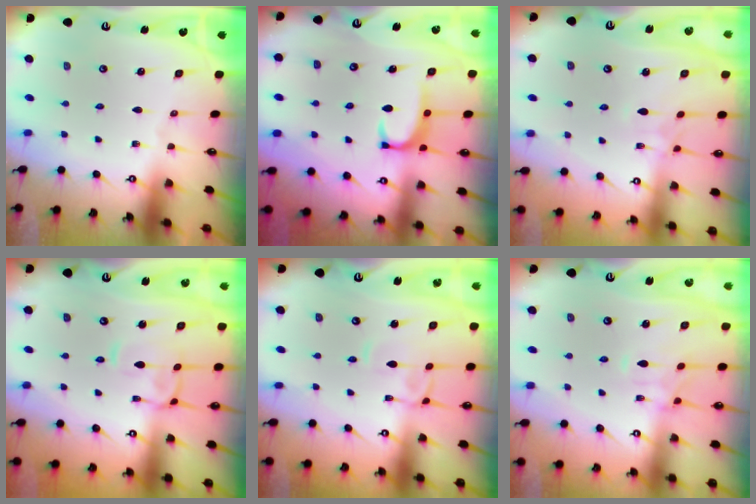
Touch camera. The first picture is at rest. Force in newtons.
{"total": 2.2, "press": 2.1, "slide": 0.7}
{"total": 1.6, "press": 1.4, "slide": 0.8}
{"total": 2.6, "press": 2.5, "slide": 0.9}
{"total": 1.2, "press": 1.2, "slide": 0.0}
{"total": 2.4, "press": 2.2, "slide": 1.1}